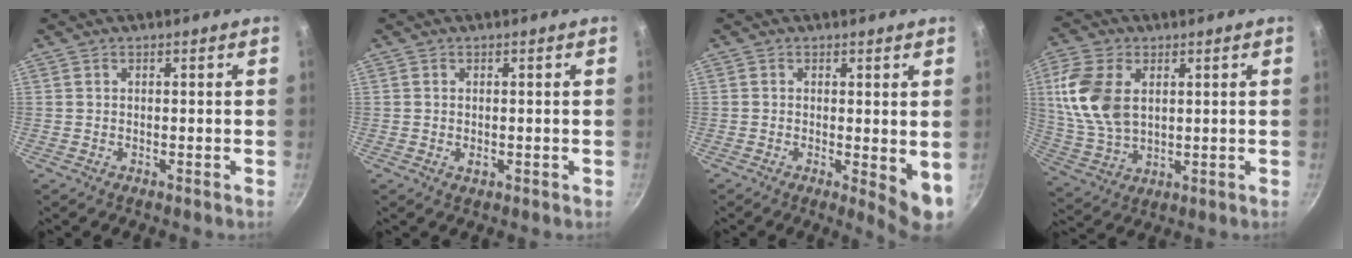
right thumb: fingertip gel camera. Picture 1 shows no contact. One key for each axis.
{"total": 1.4, "fx": -0.2, "fy": 0.9, "fz": 1.0, "tx": -0.015, "ty": -0.001, "tz": -0.002}
{"total": 6.1, "fx": -0.2, "fy": 2.1, "fz": 5.8, "tx": -0.072, "ty": -0.013, "tz": -0.001}
{"total": 12.9, "fx": 3.0, "fy": 8.2, "fz": 9.4, "tx": -0.185, "ty": -0.008, "tz": 0.065}